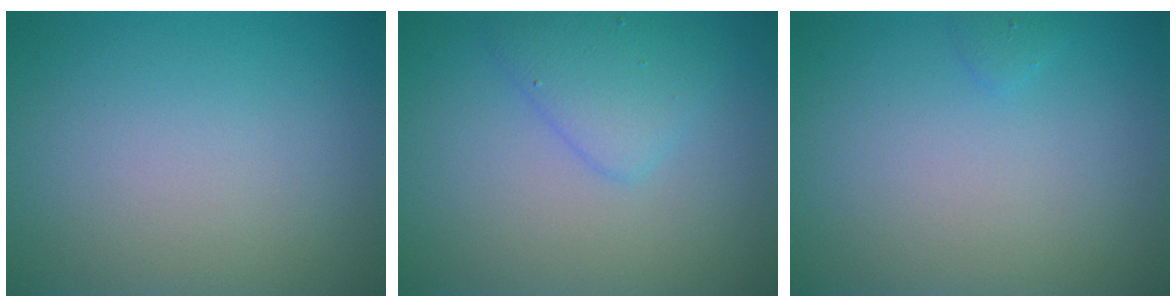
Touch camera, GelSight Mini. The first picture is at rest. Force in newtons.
{"total": 2.9, "press": 2.9, "slide": 0.1}
{"total": 0.5, "press": 0.5, "slide": 0.1}